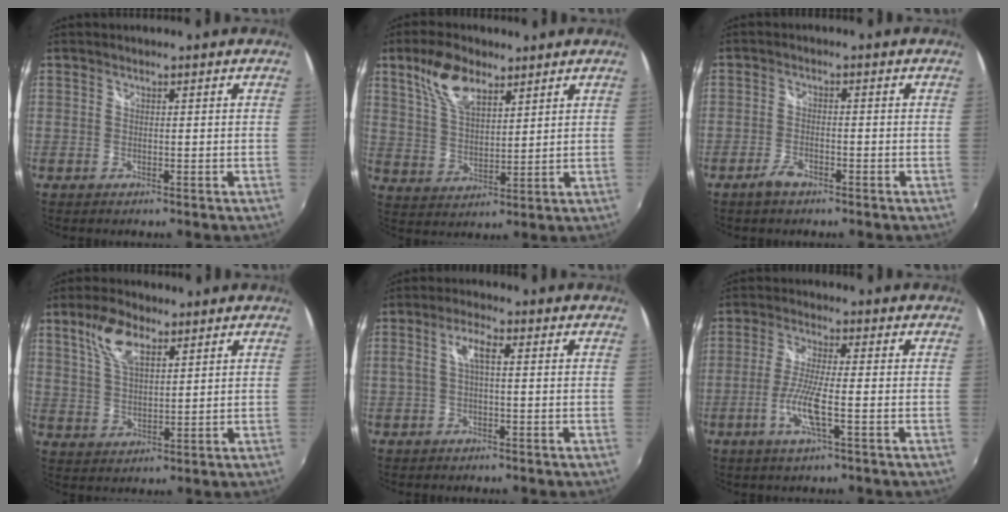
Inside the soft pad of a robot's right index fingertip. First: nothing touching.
{"total": 9.7, "force": [5.9, 4.5, 6.2], "torque": [-0.122, 0.017, 0.119]}
{"total": 3.3, "force": [-2.4, 1.3, 1.9], "torque": [-0.048, -0.002, -0.046]}
{"total": 8.2, "force": [4.5, 3.8, 5.8], "torque": [-0.115, 0.015, 0.088]}
{"total": 4.0, "force": [0.3, 1.1, 3.9], "torque": [-0.076, 0.010, 0.008]}
{"total": 7.1, "force": [-2.5, 0.5, 6.7], "torque": [-0.139, -0.007, -0.051]}